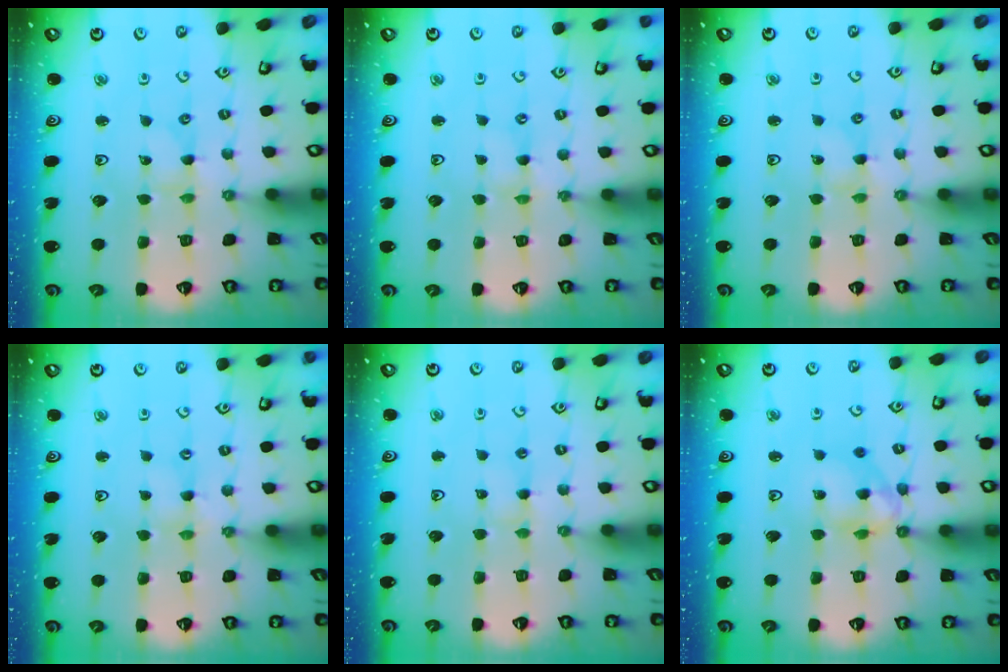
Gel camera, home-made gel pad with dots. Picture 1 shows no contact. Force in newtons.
{"total": 0.0}
{"total": 0.0}
{"total": 2.4, "press": 2.3, "slide": 0.4}
{"total": 1.8, "press": 1.8, "slide": 0.2}
{"total": 10.2, "press": 10.2, "slide": 1.1}